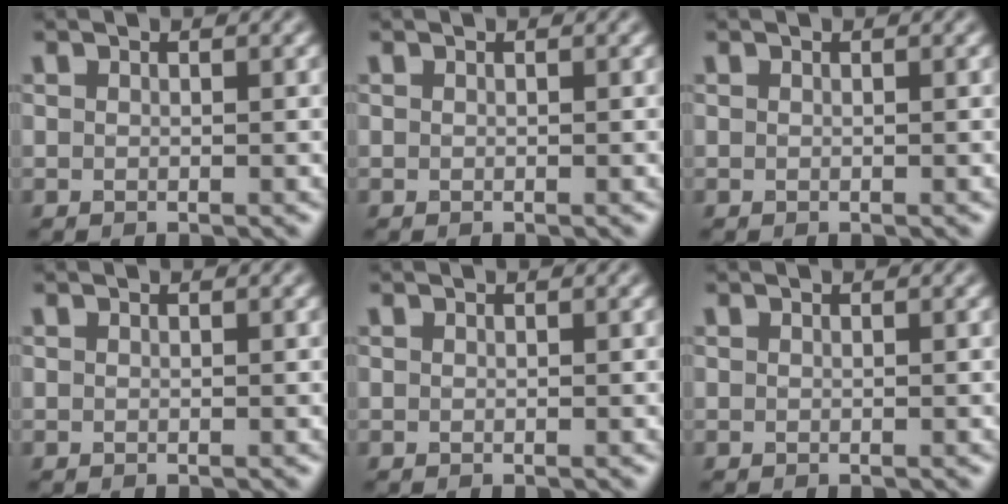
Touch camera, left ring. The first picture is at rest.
{"total": 0.0}
{"total": 0.0}
{"total": 0.0}
{"total": 0.0}
{"total": 0.0}